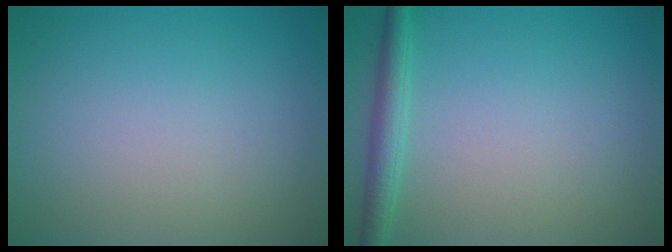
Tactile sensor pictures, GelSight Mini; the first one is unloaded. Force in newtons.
{"total": 2.3, "press": 2.3, "slide": 0.1}